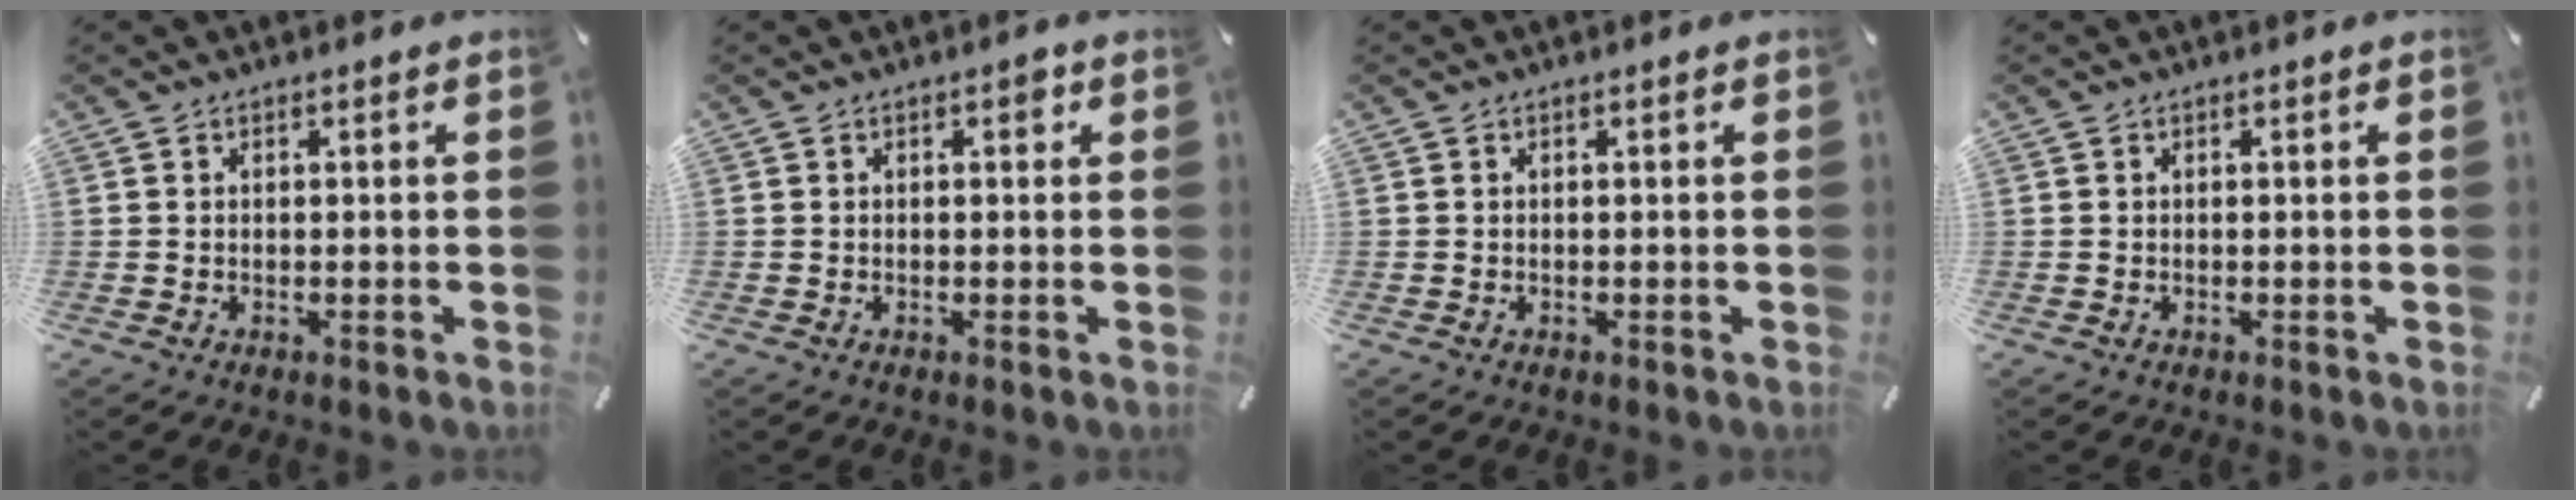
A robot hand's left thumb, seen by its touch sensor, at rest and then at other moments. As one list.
[{"total": 1.7, "force": [0.4, 1.0, 1.3], "torque": [-0.011, 0.002, 0.001]}, {"total": 0.0}, {"total": 0.0}]